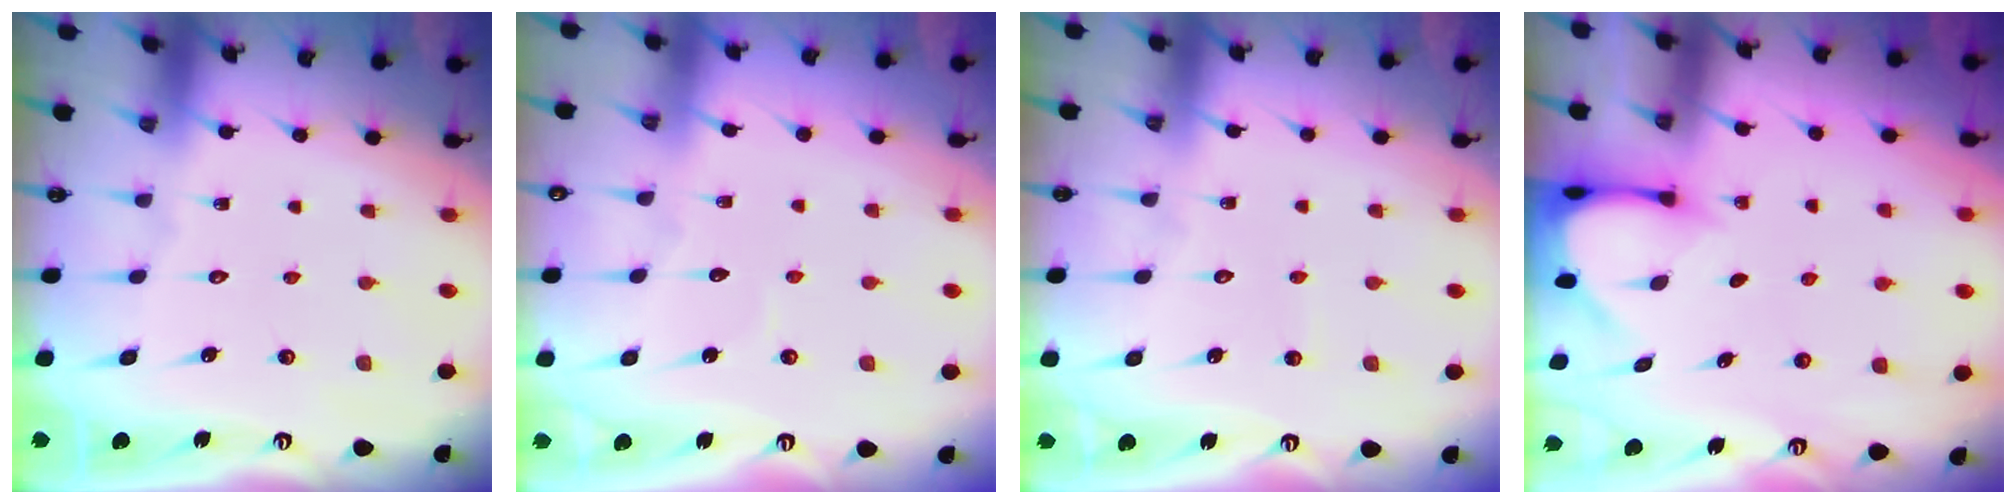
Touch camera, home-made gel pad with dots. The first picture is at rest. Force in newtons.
{"total": 2.6, "press": 2.6, "slide": 0.3}
{"total": 2.9, "press": 2.9, "slide": 0.3}
{"total": 3.3, "press": 3.3, "slide": 0.3}